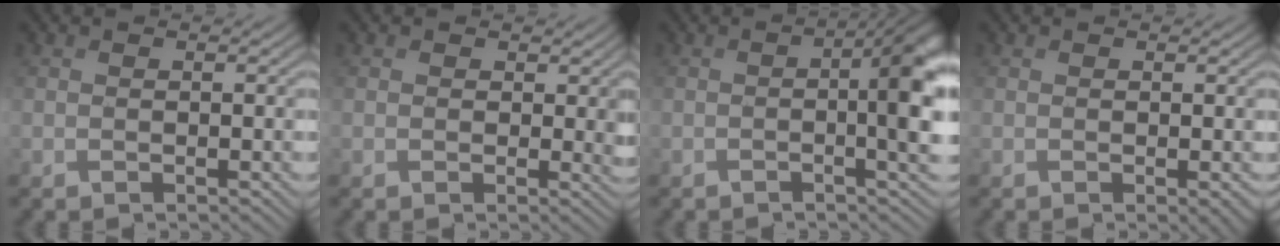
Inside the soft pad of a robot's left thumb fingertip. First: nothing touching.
{"total": 2.1, "force": [0.6, 1.6, 1.1], "torque": [-0.021, -0.006, 0.006]}
{"total": 6.3, "force": [-0.5, 1.7, 6.0], "torque": [-0.078, 0.000, -0.009]}
{"total": 1.1, "force": [-0.1, 0.4, 1.0], "torque": [-0.016, -0.006, 0.001]}